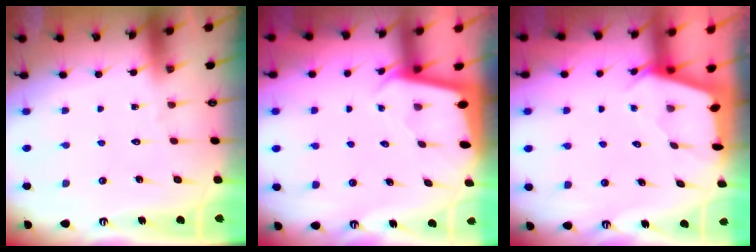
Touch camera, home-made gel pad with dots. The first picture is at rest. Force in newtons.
{"total": 2.0, "press": 2.0, "slide": 0.1}
{"total": 2.5, "press": 2.5, "slide": 0.2}